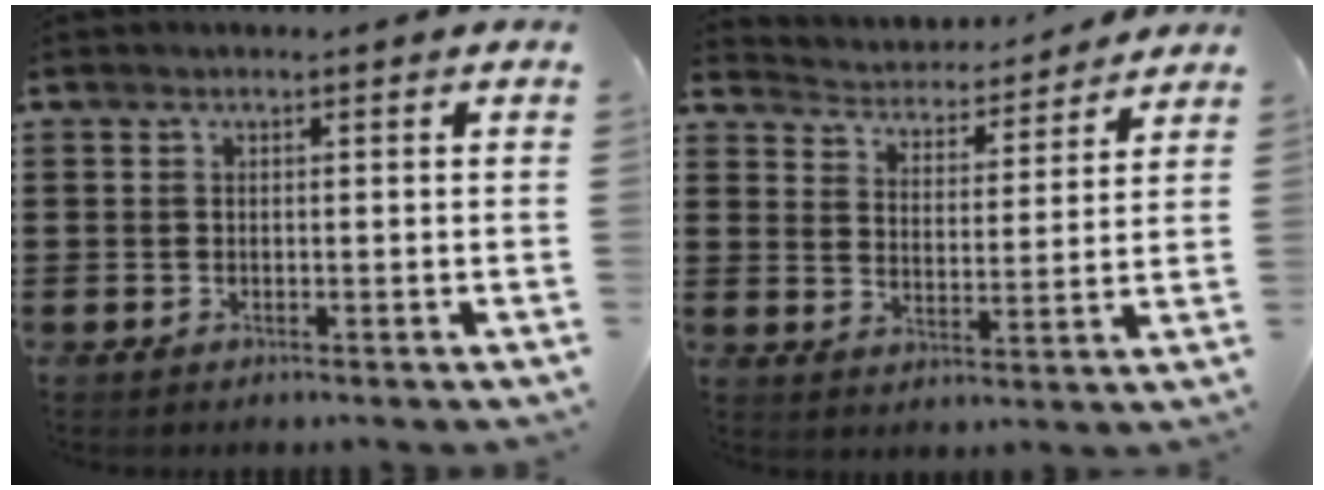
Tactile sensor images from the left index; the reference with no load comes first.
{"total": 3.6, "force": [3.5, 0.3, -0.2], "torque": [-0.022, -0.033, 0.054]}